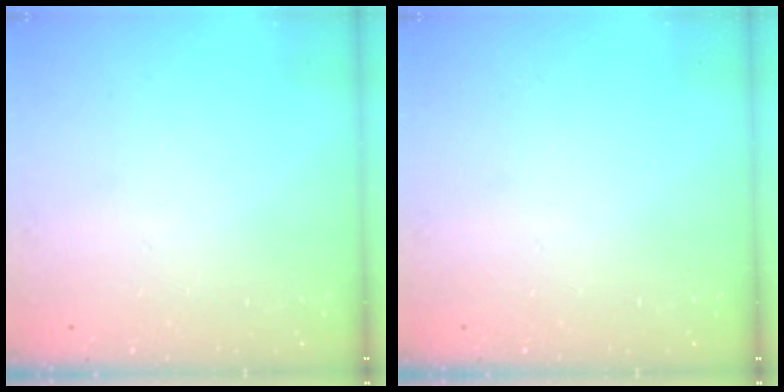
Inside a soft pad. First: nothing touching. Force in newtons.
{"total": 0.0}